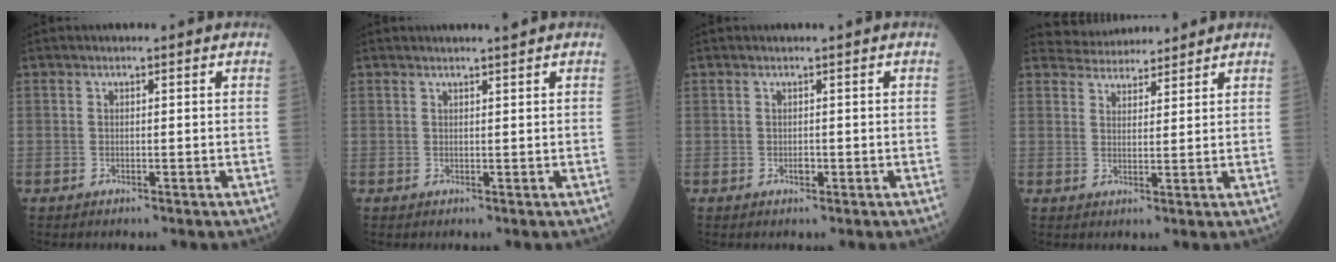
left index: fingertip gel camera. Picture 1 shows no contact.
{"total": 1.7, "force": [1.6, -0.3, 0.6], "torque": [-0.007, 0.004, 0.026]}
{"total": 0.7, "force": [-0.1, 0.5, 0.5], "torque": [-0.009, -0.002, -0.003]}
{"total": 5.9, "force": [5.7, 1.3, 0.3], "torque": [-0.009, 0.022, 0.091]}